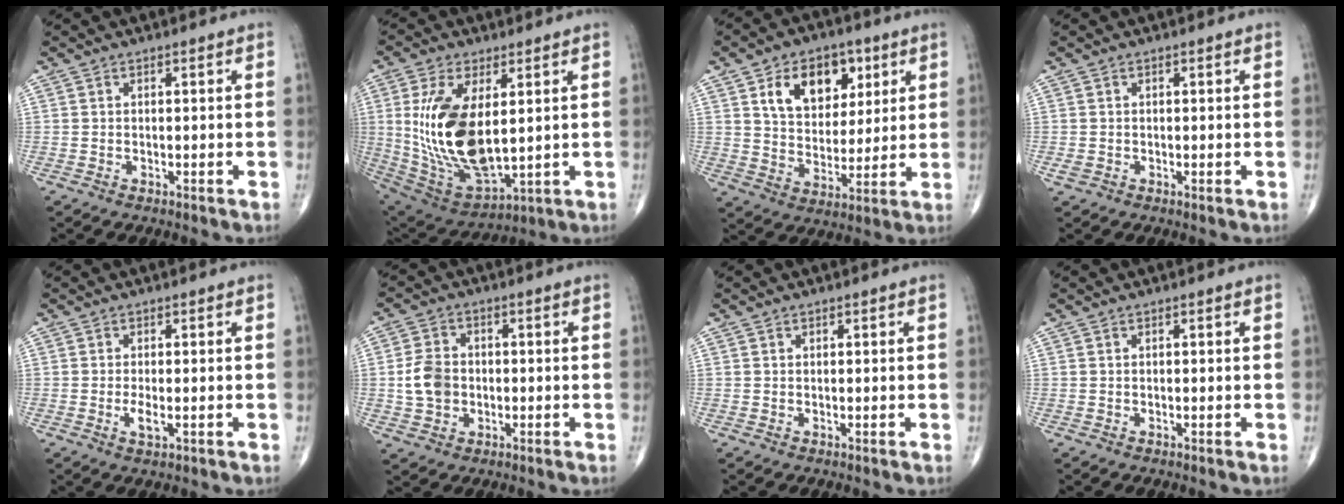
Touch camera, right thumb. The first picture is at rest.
{"total": 18.9, "force": [2.4, 9.1, 16.4], "torque": [-0.325, -0.023, 0.066]}
{"total": 13.9, "force": [5.8, 9.4, 8.4], "torque": [-0.088, -0.021, 0.102]}
{"total": 1.2, "force": [-0.3, 0.9, 0.7], "torque": [-0.017, 0.002, -0.003]}
{"total": 2.4, "force": [-0.6, 0.8, 2.2], "torque": [-0.050, -0.007, -0.011]}
{"total": 6.8, "force": [-0.6, 5.4, 4.1], "torque": [-0.063, 0.008, -0.012]}
{"total": 0.0}
{"total": 0.0}